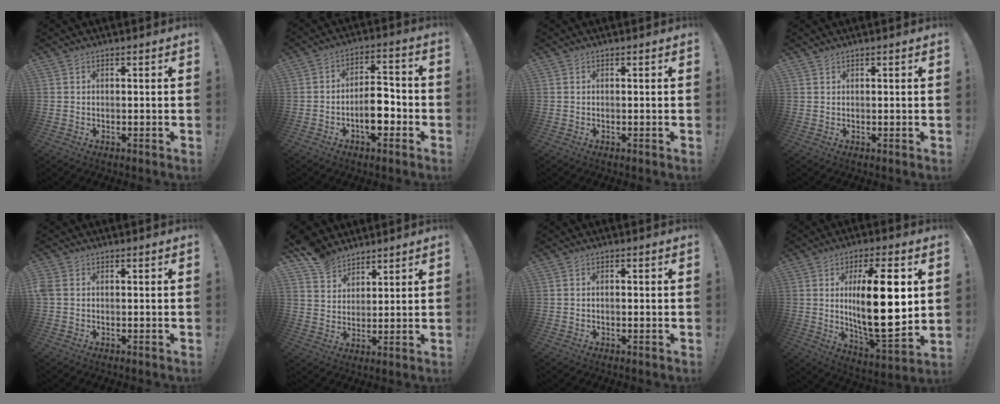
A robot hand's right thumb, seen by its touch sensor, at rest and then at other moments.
{"total": 10.3, "force": [-3.6, 5.1, 8.2], "torque": [-0.126, 0.019, -0.062]}
{"total": 0.0}
{"total": 0.7, "force": [0.7, 0.2, 0.0], "torque": [0.005, -0.003, 0.012]}
{"total": 1.5, "force": [-0.2, 0.6, 1.4], "torque": [-0.025, 0.001, -0.002]}
{"total": 9.2, "force": [7.3, 5.1, 1.9], "torque": [-0.038, -0.048, 0.146]}
{"total": 0.7, "force": [-0.4, 0.2, 0.5], "torque": [-0.010, 0.000, -0.006]}
{"total": 21.8, "force": [3.3, 6.8, 20.4], "torque": [-0.326, -0.025, 0.045]}